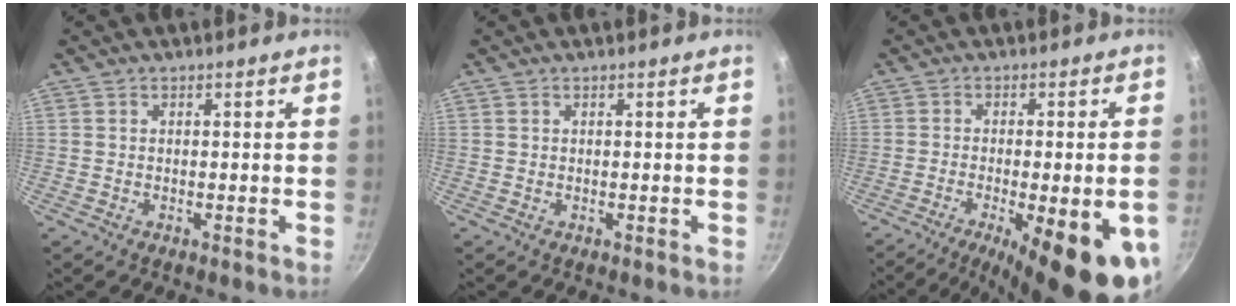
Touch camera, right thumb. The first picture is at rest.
{"total": 0.0}
{"total": 18.8, "force": [-7.2, 5.5, 16.5], "torque": [-0.206, -0.001, -0.093]}